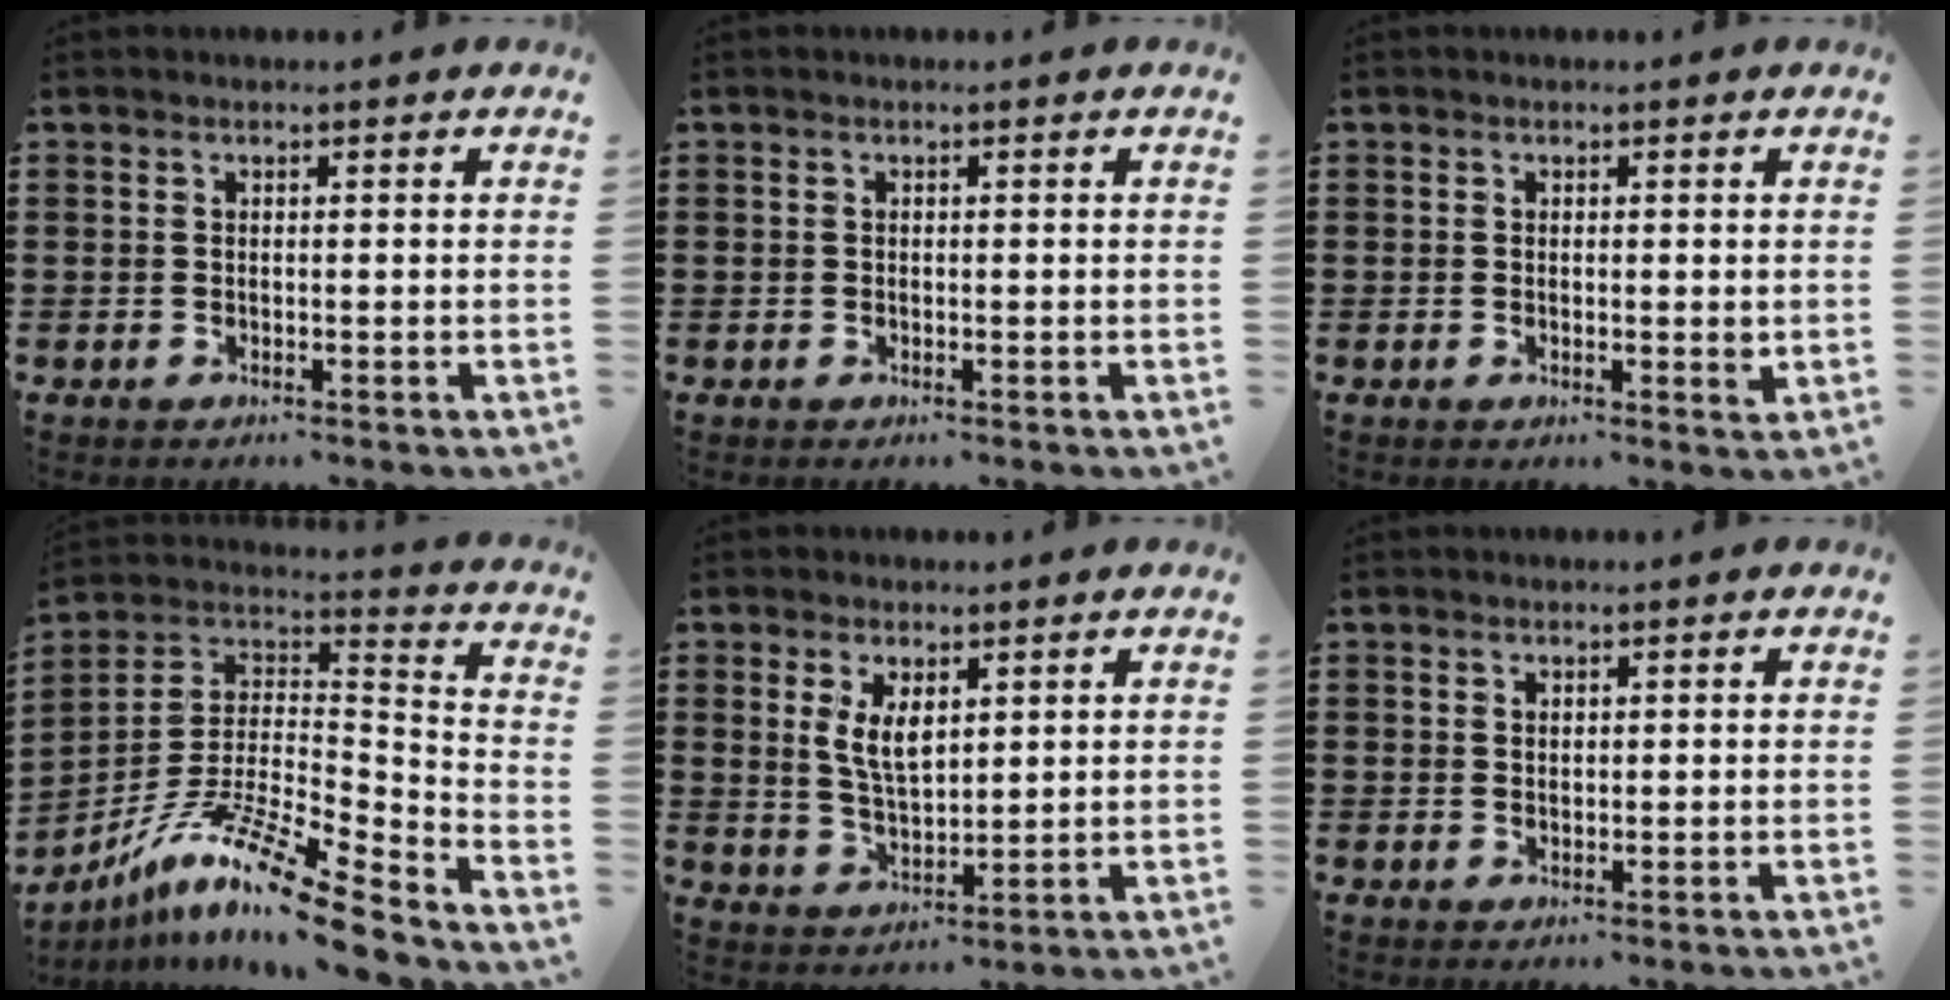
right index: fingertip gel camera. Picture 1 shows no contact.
{"total": 0.0}
{"total": 1.2, "force": [0.0, 0.4, 1.1], "torque": [-0.020, 0.001, -0.001]}
{"total": 14.0, "force": [-10.6, 1.2, 9.0], "torque": [-0.163, 0.019, -0.200]}
{"total": 4.9, "force": [1.9, 2.3, 3.9], "torque": [-0.076, 0.001, 0.033]}
{"total": 0.9, "force": [0.7, 0.5, 0.2], "torque": [-0.005, 0.001, 0.015]}